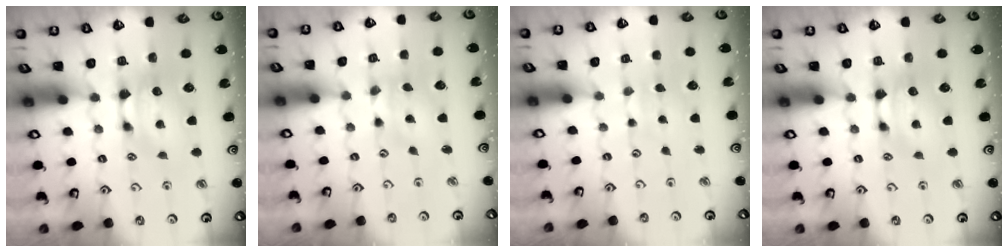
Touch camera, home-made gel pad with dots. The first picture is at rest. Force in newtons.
{"total": 1.3, "press": 0.7, "slide": 1.1}
{"total": 4.1, "press": 4.1, "slide": 0.1}
{"total": 0.0}